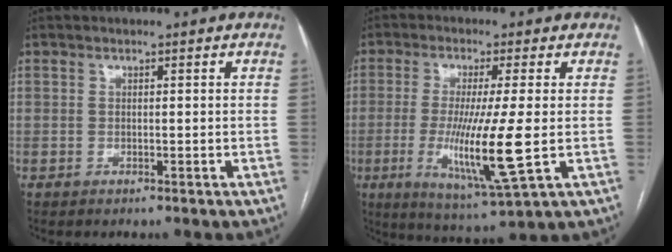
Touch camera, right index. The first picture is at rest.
{"total": 12.5, "force": [-1.8, -0.2, 12.4], "torque": [-0.239, -0.037, -0.032]}